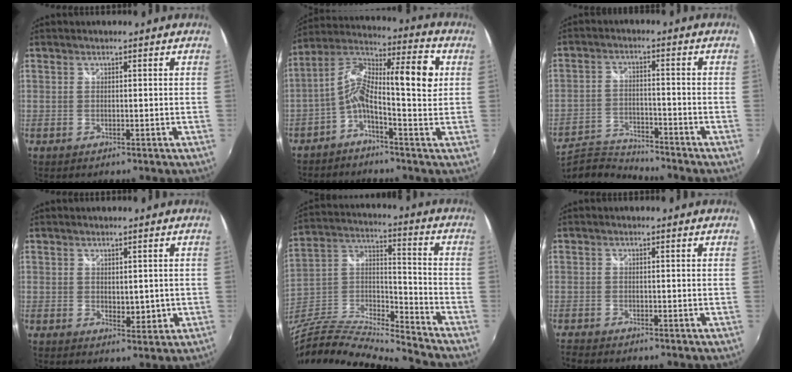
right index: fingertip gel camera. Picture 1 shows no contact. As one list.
[{"total": 12.3, "force": [0.1, 3.2, 11.9], "torque": [-0.219, 0.029, -0.017]}, {"total": 9.9, "force": [-9.7, 1.5, 1.5], "torque": [-0.053, -0.002, -0.181]}, {"total": 2.6, "force": [0.4, 1.7, 1.9], "torque": [-0.027, -0.005, 0.010]}, {"total": 20.5, "force": [-18.0, 2.3, 9.6], "torque": [-0.198, -0.015, -0.336]}, {"total": 2.6, "force": [-2.5, 0.5, 0.5], "torque": [-0.018, -0.018, -0.049]}]